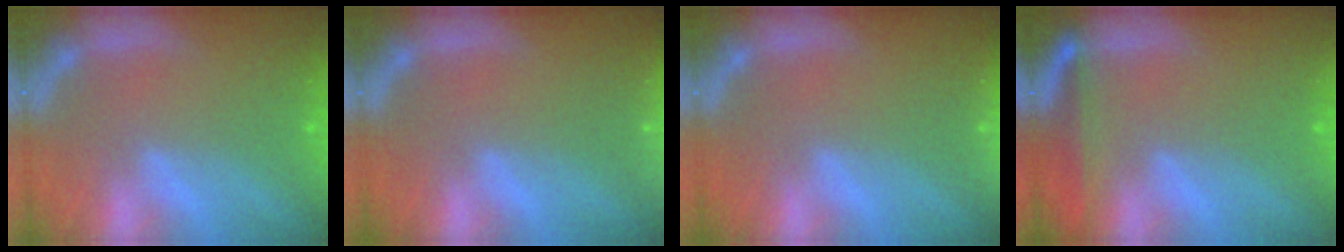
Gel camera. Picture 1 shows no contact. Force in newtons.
{"total": 5.5}
{"total": 3.5}
{"total": 4.5}